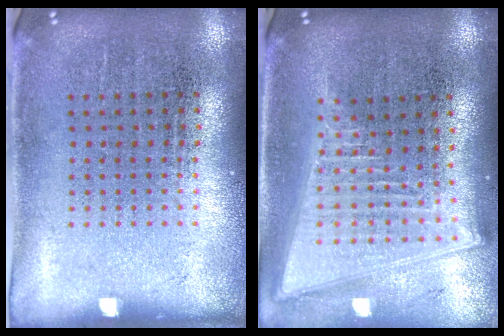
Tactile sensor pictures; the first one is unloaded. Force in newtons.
{"total": 2.1, "press": 1.8, "slide": 1.1}